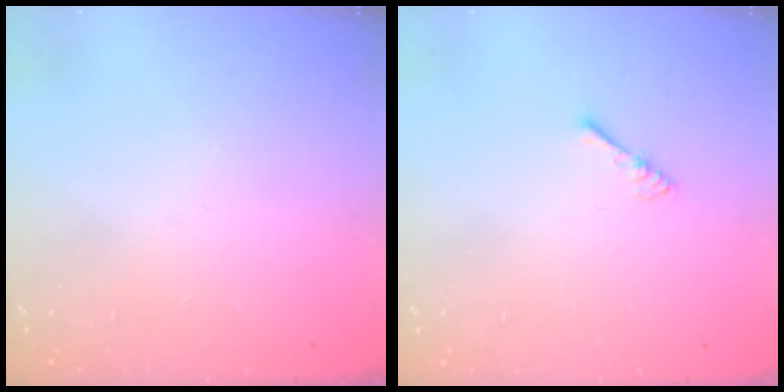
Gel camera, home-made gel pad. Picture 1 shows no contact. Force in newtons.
{"total": 2.4, "press": 2.4, "slide": 0.5}